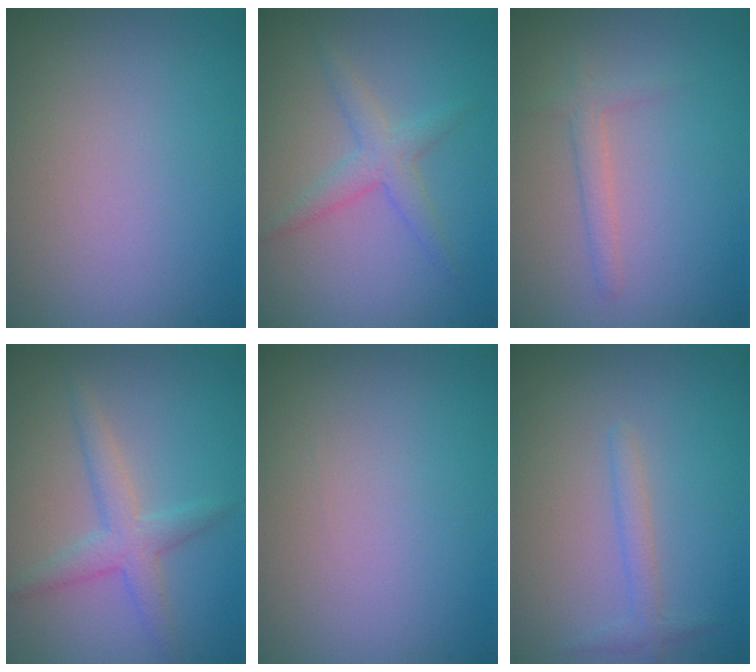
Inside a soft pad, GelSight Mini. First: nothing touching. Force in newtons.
{"total": 2.4, "press": 2.4, "slide": 0.1}
{"total": 1.5, "press": 1.5, "slide": 0.1}
{"total": 3.0, "press": 3.0, "slide": 0.2}
{"total": 0.0}
{"total": 1.4, "press": 1.4, "slide": 0.0}